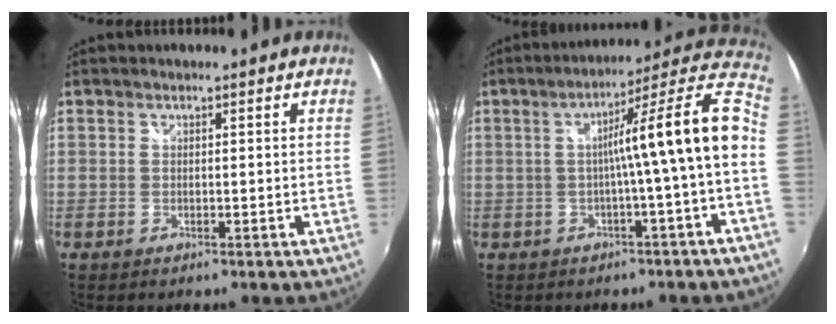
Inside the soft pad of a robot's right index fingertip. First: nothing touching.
{"total": 14.3, "force": [-1.6, -1.2, 14.2], "torque": [-0.188, 0.023, -0.028]}